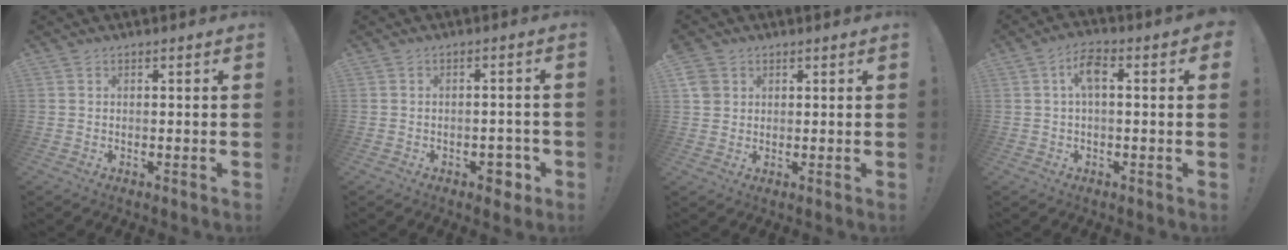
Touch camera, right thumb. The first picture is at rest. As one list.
[{"total": 4.4, "force": [-2.1, 2.8, 2.7], "torque": [-0.026, 0.015, -0.033]}, {"total": 3.8, "force": [1.8, 3.1, 1.3], "torque": [-0.014, -0.002, 0.036]}, {"total": 6.0, "force": [0.8, 2.3, 5.5], "torque": [-0.100, 0.010, 0.013]}]